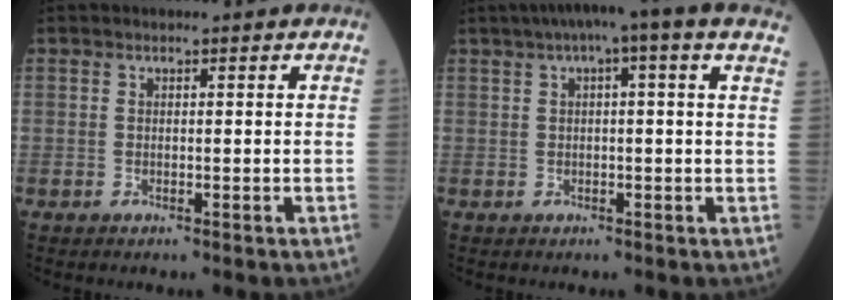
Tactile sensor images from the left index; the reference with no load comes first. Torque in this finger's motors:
{"motor_torque": [1.00, -1.14, 0.44, 0.06]}